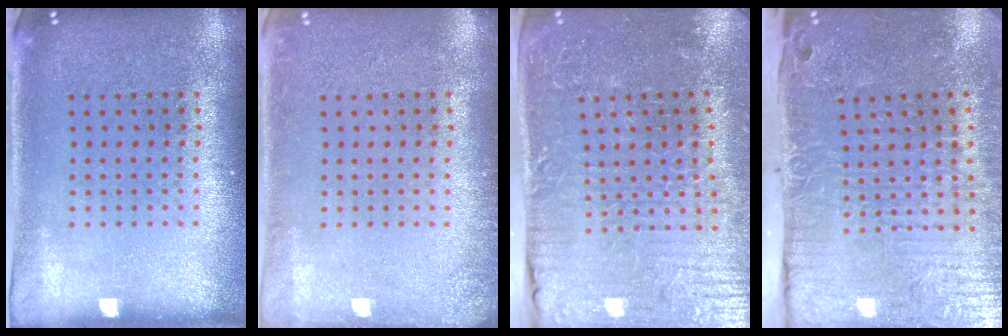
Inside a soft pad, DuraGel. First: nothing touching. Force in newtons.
{"total": 1.3, "press": 1.3, "slide": 0.2}
{"total": 4.4, "press": 4.3, "slide": 0.7}
{"total": 5.2, "press": 4.3, "slide": 3.0}